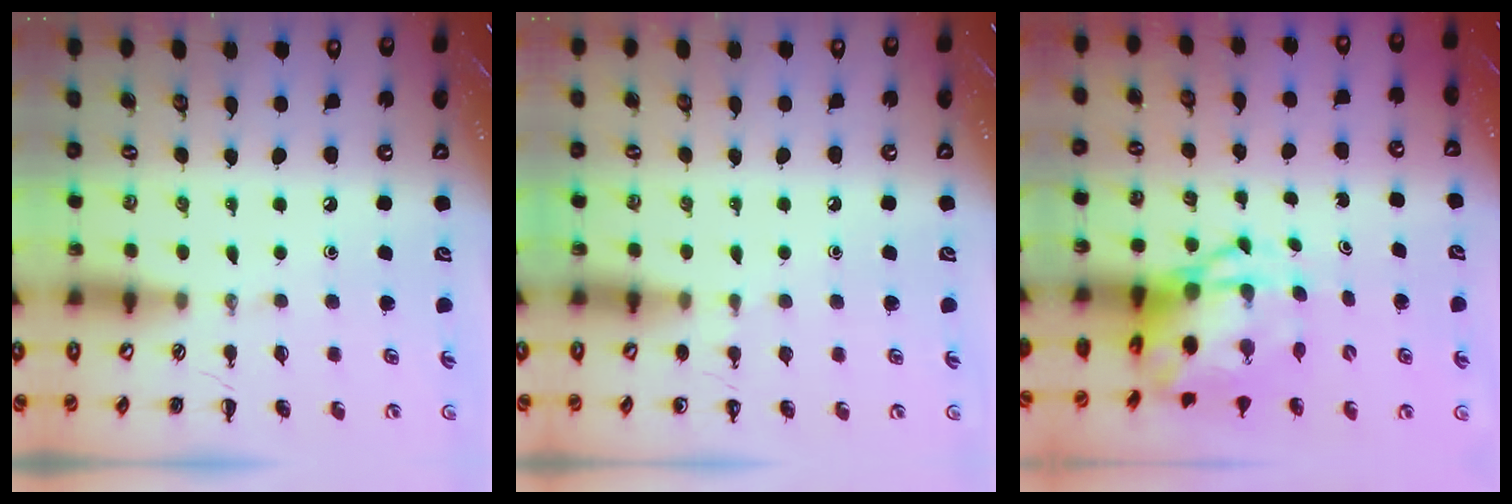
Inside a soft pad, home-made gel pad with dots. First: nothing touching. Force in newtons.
{"total": 4.2, "press": 4.0, "slide": 1.2}
{"total": 6.6, "press": 6.3, "slide": 1.6}